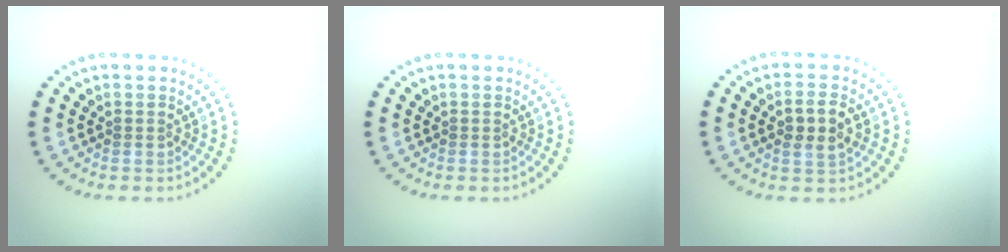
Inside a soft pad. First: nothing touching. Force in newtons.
{"total": 0.0}
{"total": 2.6, "press": 2.5, "slide": 0.3}